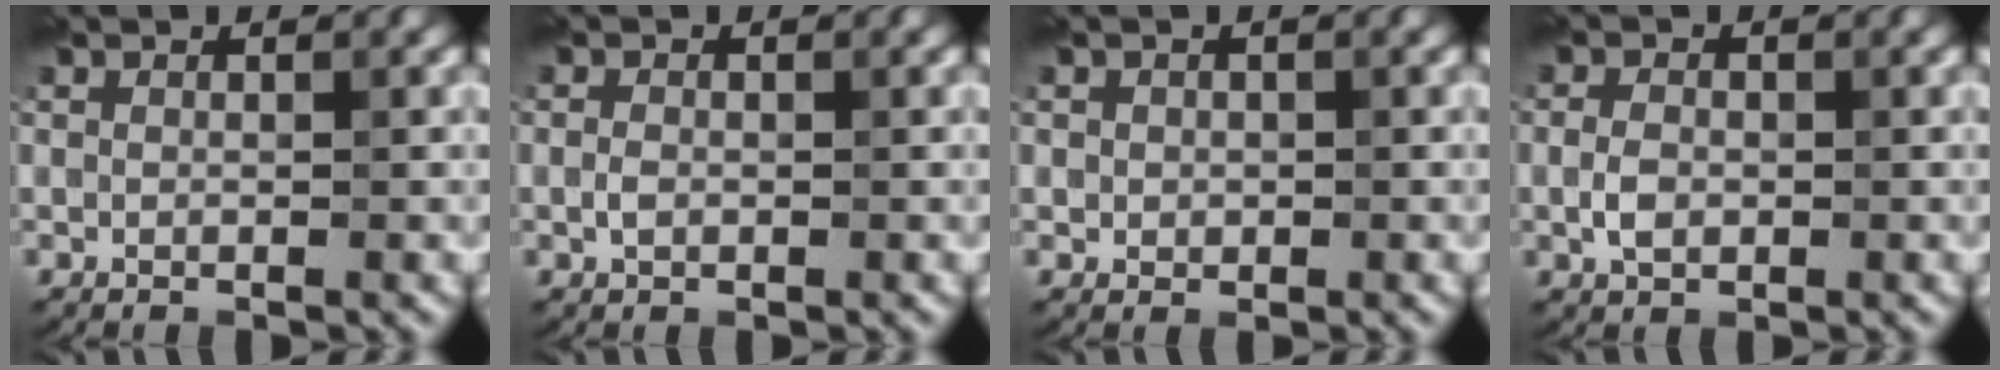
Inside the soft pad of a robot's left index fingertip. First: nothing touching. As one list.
[{"total": 0.8, "force": [-0.3, 0.5, 0.5], "torque": [-0.011, -0.004, -0.007]}, {"total": 0.9, "force": [0.0, 0.8, 0.3], "torque": [-0.003, -0.004, 0.002]}, {"total": 1.8, "force": [-0.4, 1.3, 1.2], "torque": [-0.027, -0.003, -0.011]}]